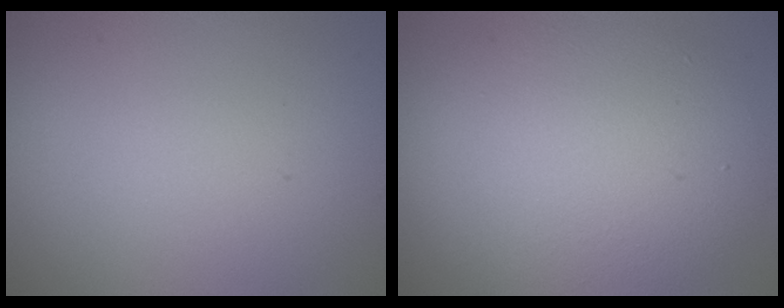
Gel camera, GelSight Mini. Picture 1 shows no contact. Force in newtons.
{"total": 8.6, "press": 8.6, "slide": 0.2}